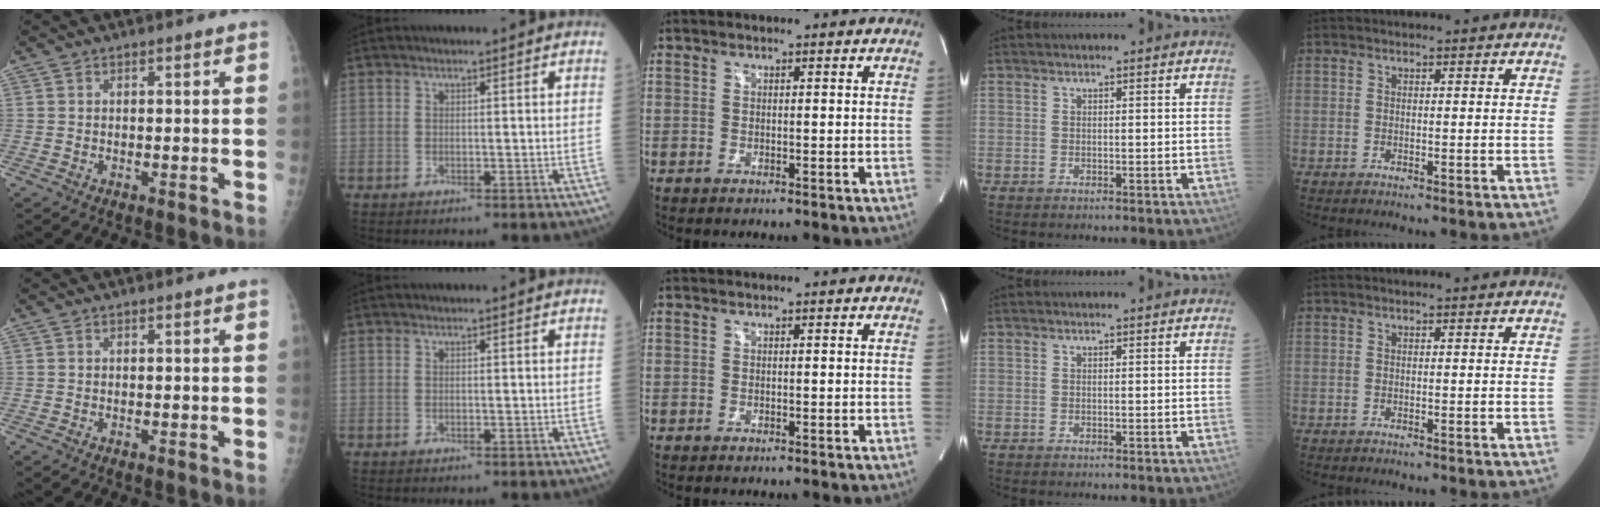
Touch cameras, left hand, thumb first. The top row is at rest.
{}